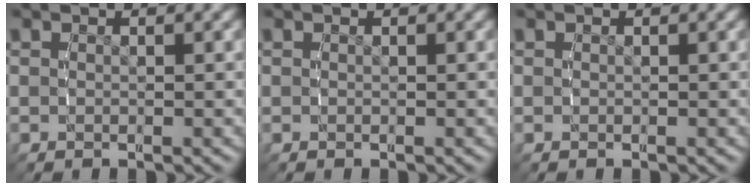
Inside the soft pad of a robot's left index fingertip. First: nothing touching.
{"total": 0.0}
{"total": 0.0}